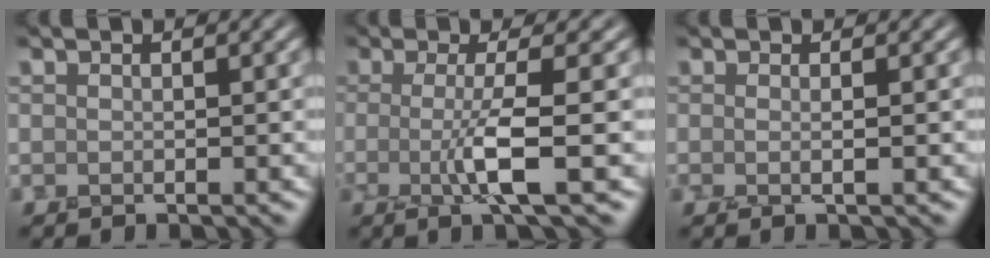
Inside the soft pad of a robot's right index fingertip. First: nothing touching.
{"total": 4.3, "force": [-0.4, 0.5, 4.2], "torque": [-0.084, -0.006, -0.012]}
{"total": 1.3, "force": [0.2, 0.3, 1.2], "torque": [-0.014, -0.005, -0.009]}